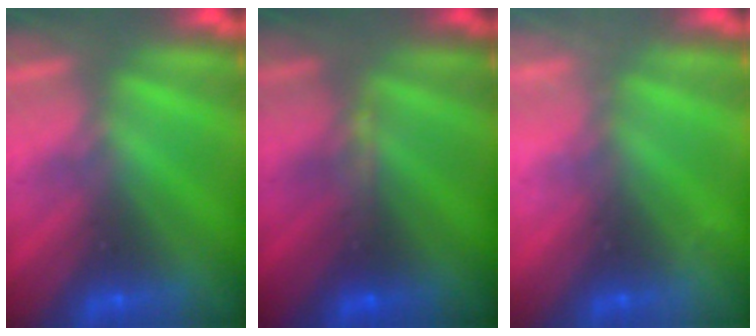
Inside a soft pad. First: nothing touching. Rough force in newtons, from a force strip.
{"total": 2.9}
{"total": 2.3}